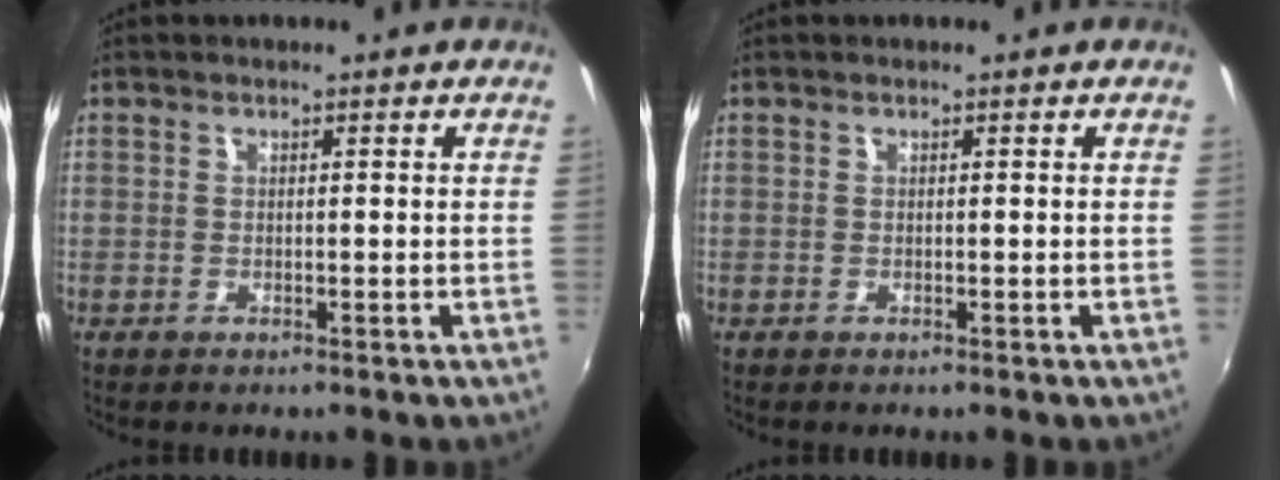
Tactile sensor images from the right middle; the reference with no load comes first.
{"total": 0.0}